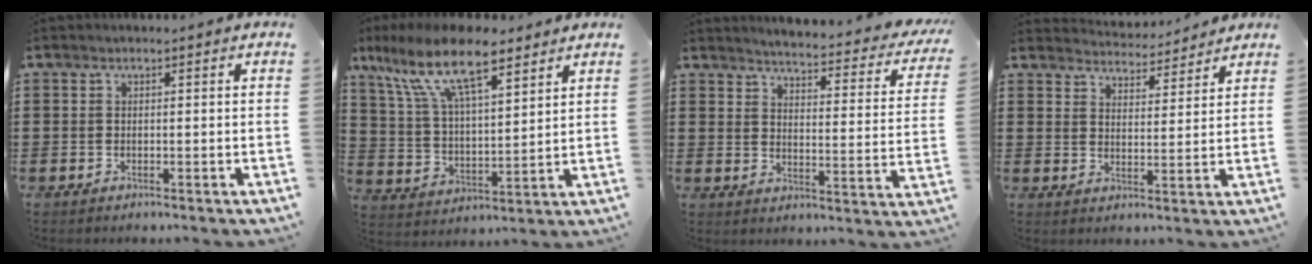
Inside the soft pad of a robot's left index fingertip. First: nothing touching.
{"total": 13.1, "force": [9.0, 3.7, 8.7], "torque": [-0.190, -0.016, 0.163]}
{"total": 3.6, "force": [3.4, -0.4, 1.3], "torque": [-0.038, -0.036, 0.048]}
{"total": 4.0, "force": [4.0, 0.3, -0.1], "torque": [-0.017, -0.023, 0.071]}